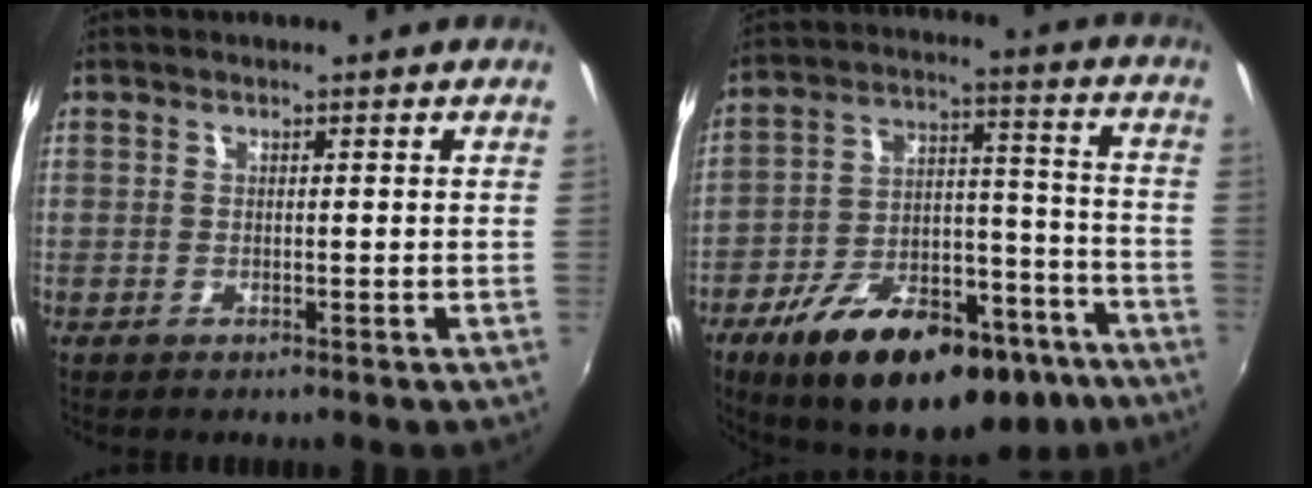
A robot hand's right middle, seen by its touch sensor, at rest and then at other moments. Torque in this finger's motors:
{"motor_torque": [1.74, -0.40, 0.35, 0.21]}